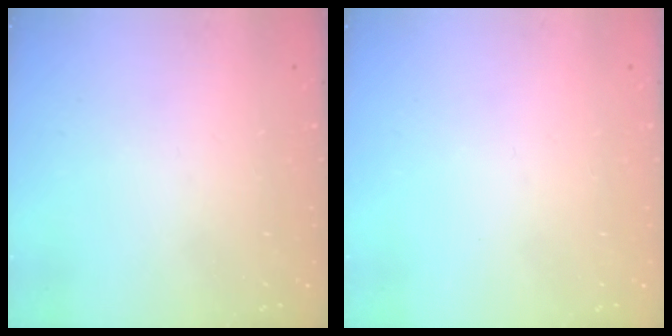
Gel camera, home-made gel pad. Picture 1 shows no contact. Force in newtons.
{"total": 0.0}